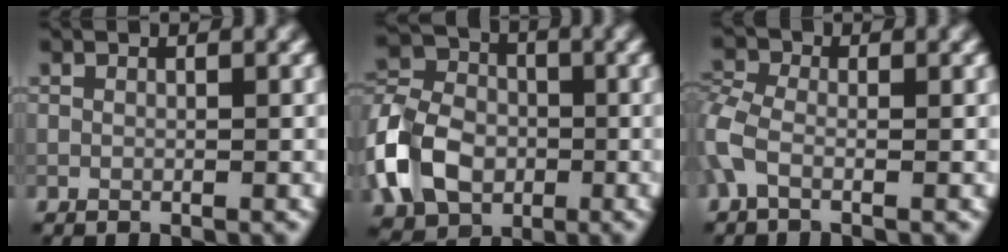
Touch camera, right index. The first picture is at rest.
{"total": 9.1, "force": [-2.9, 6.7, 5.5], "torque": [-0.123, 0.005, -0.074]}
{"total": 2.8, "force": [-0.9, 1.4, 2.2], "torque": [-0.060, 0.003, -0.036]}